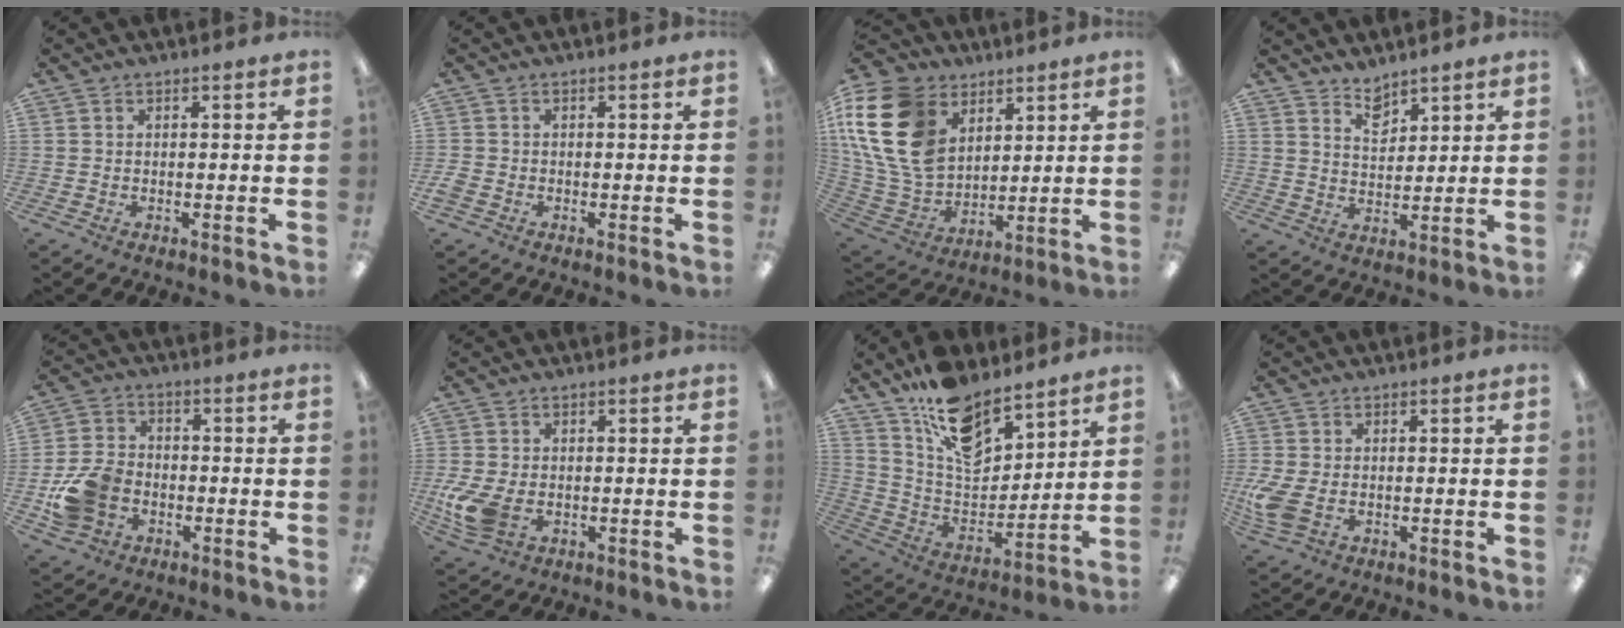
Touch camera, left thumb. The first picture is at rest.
{"total": 1.6, "force": [-1.0, 1.1, 0.7], "torque": [-0.010, 0.001, -0.017]}
{"total": 20.0, "force": [7.5, 14.5, 11.4], "torque": [-0.281, -0.034, 0.142]}
{"total": 5.2, "force": [4.5, 2.3, 1.2], "torque": [-0.013, -0.029, 0.082]}
{"total": 10.8, "force": [-3.9, 8.3, 5.7], "torque": [-0.127, 0.033, -0.067]}
{"total": 7.8, "force": [-1.8, 5.2, 5.5], "torque": [-0.140, -0.003, -0.035]}
{"total": 15.3, "force": [10.9, 7.5, 7.7], "torque": [-0.137, -0.068, 0.200]}
{"total": 6.3, "force": [-1.4, 4.0, 4.6], "torque": [-0.114, -0.004, -0.027]}